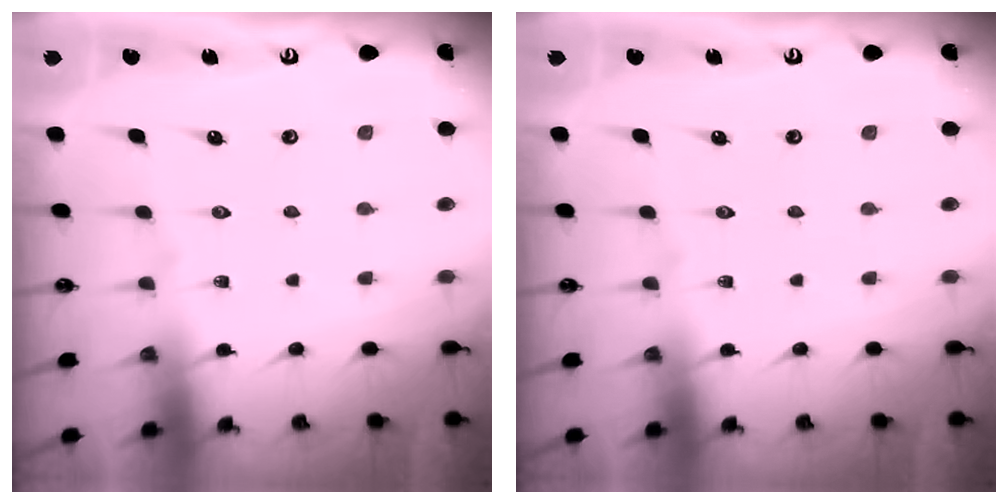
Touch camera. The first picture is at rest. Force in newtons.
{"total": 0.0}